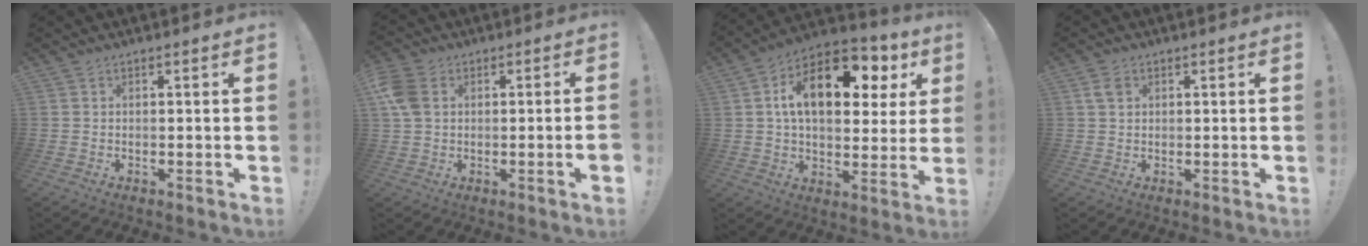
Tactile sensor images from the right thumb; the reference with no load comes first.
{"total": 7.5, "force": [0.4, 5.0, 5.6], "torque": [-0.123, 0.008, 0.014]}
{"total": 19.0, "force": [6.7, 10.2, 14.6], "torque": [-0.224, -0.021, 0.109]}
{"total": 3.4, "force": [1.3, 2.4, 2.0], "torque": [-0.037, 0.005, 0.025]}